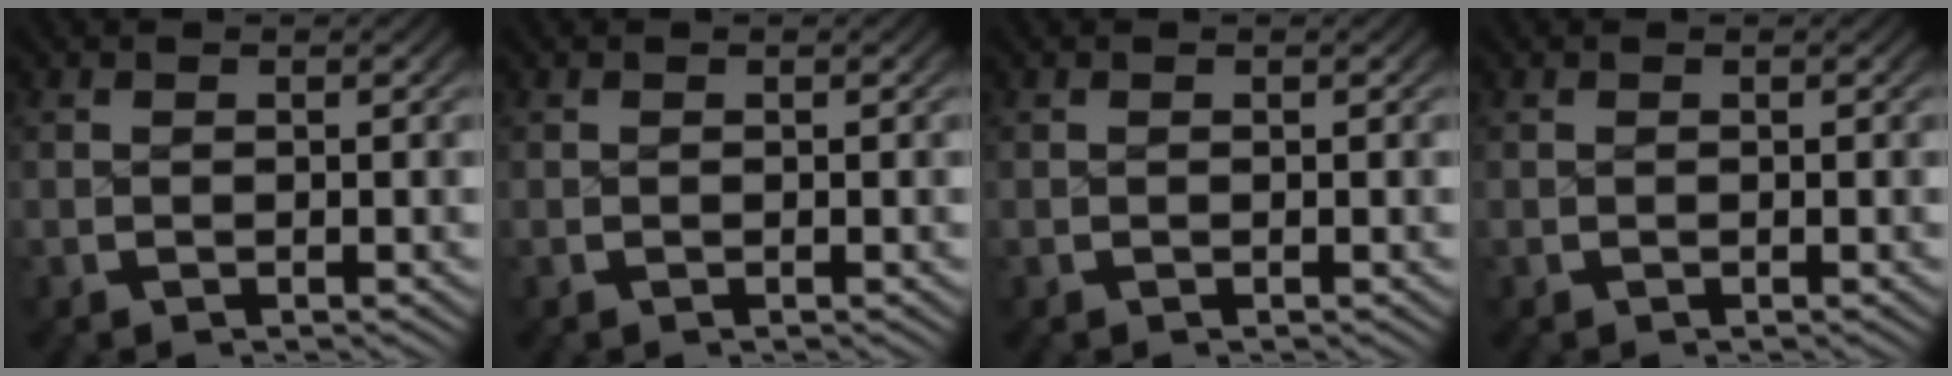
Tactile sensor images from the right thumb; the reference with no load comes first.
{"total": 0.0}
{"total": 0.0}
{"total": 0.0}